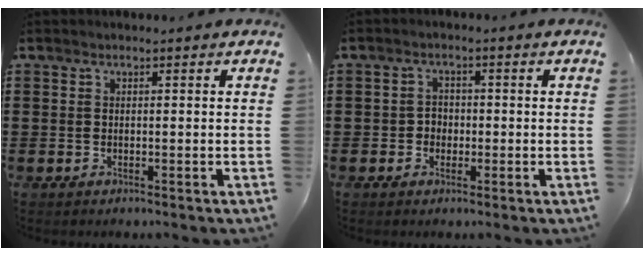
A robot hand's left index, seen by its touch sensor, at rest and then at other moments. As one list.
[{"total": 1.9, "force": [-0.7, 1.6, 0.6], "torque": [-0.017, 0.003, -0.018]}]